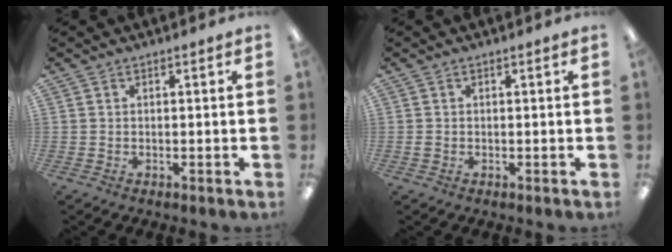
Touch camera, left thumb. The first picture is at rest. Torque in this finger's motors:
{"motor_torque": [-0.20, 0.15, 0.25, 0.04, -0.01]}